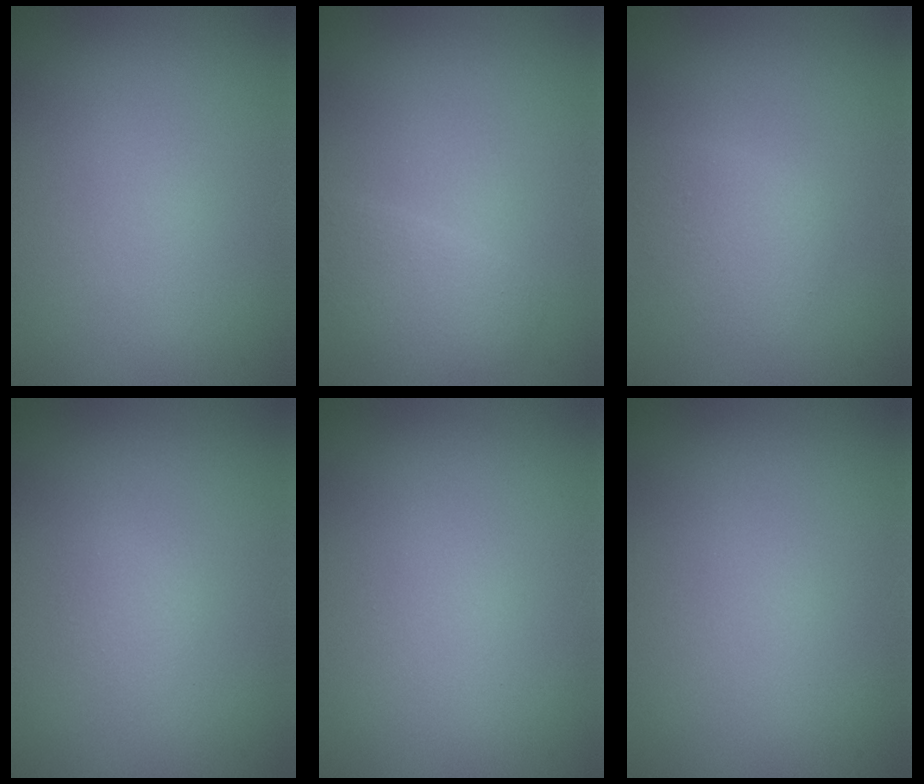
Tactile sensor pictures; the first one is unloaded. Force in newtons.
{"total": 2.4, "press": 2.4, "slide": 0.1}
{"total": 1.9, "press": 1.9, "slide": 0.1}
{"total": 0.8, "press": 0.8, "slide": 0.1}
{"total": 0.0}
{"total": 0.0}